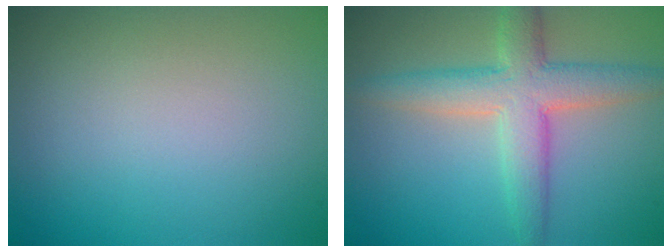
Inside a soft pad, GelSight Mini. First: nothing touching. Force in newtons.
{"total": 5.6, "press": 5.6, "slide": 0.2}